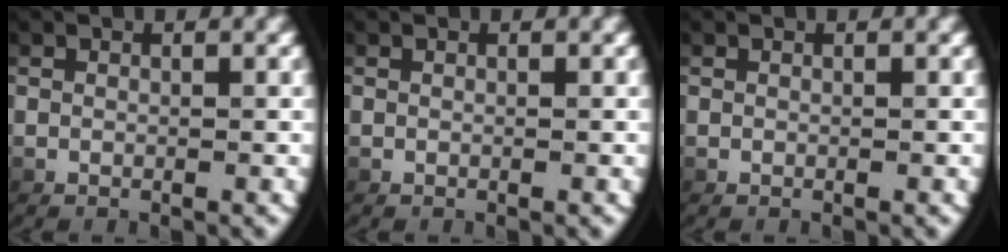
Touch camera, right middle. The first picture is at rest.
{"total": 0.0}
{"total": 0.0}